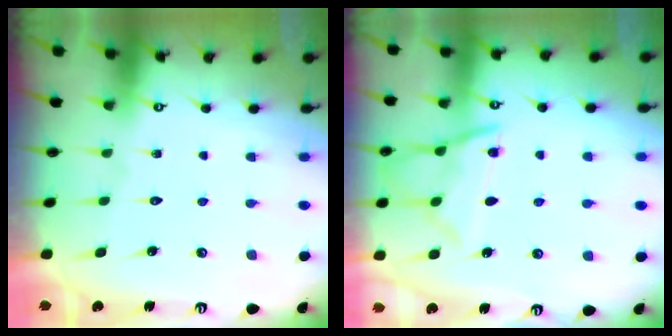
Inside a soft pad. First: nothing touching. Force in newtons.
{"total": 11.0, "press": 10.9, "slide": 0.8}